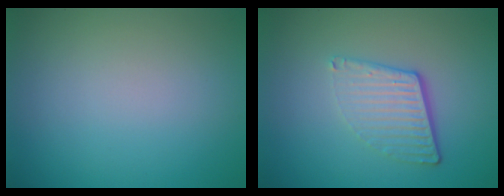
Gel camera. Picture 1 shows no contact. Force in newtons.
{"total": 4.2, "press": 2.7, "slide": 3.2}